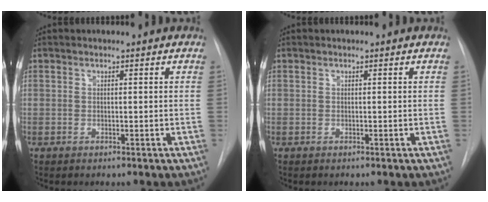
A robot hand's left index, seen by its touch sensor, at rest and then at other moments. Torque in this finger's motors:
{"motor_torque": [-0.02, 0.05, 0.00, 0.00]}